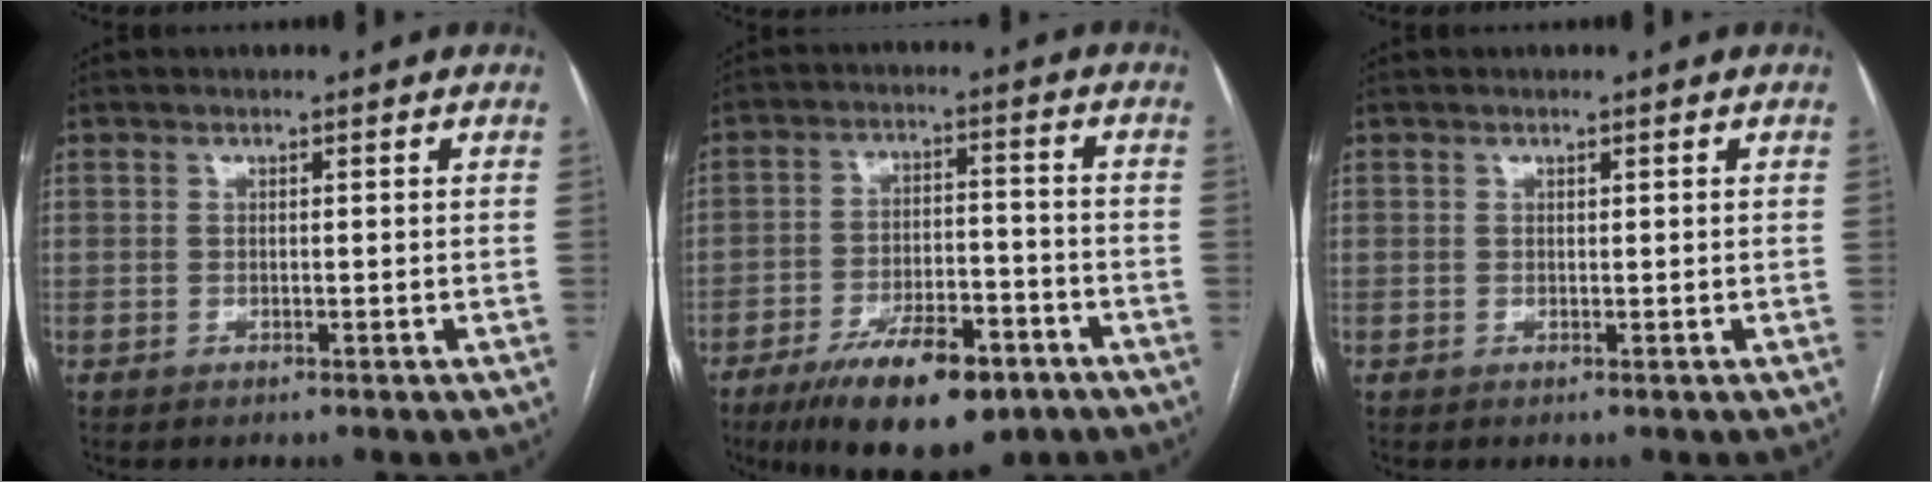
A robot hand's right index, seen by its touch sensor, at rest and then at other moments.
{"total": 14.3, "force": [-9.1, 5.0, 9.8], "torque": [-0.163, -0.003, -0.143]}
{"total": 0.0}